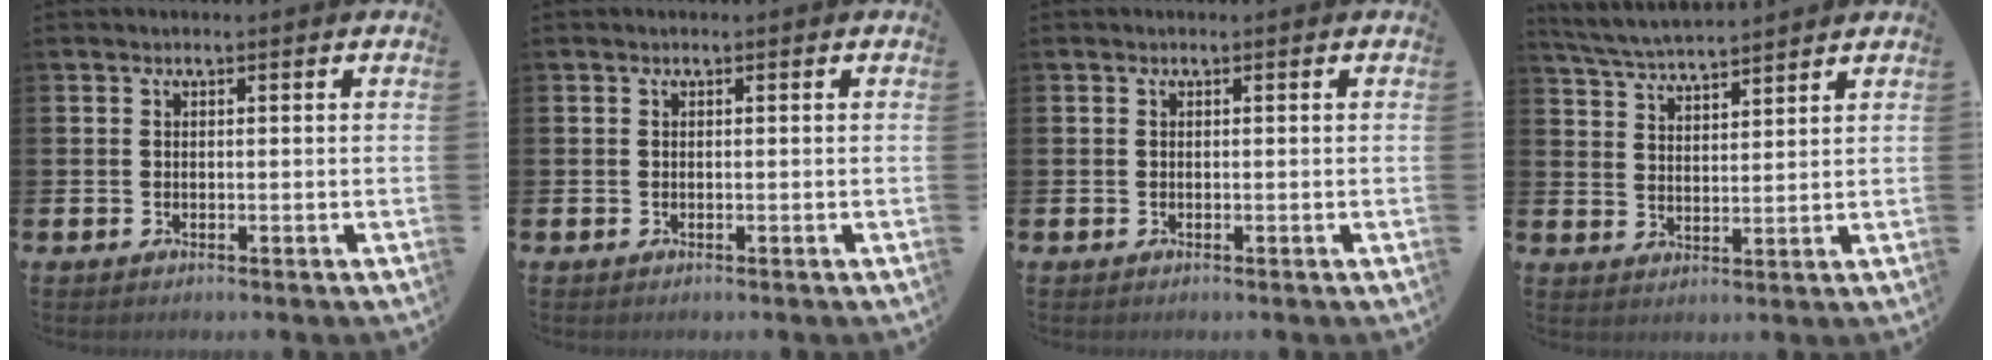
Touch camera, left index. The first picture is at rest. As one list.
[{"total": 0.0}, {"total": 0.0}, {"total": 5.1, "force": [5.1, 0.2, 0.8], "torque": [-0.040, -0.028, 0.091]}]